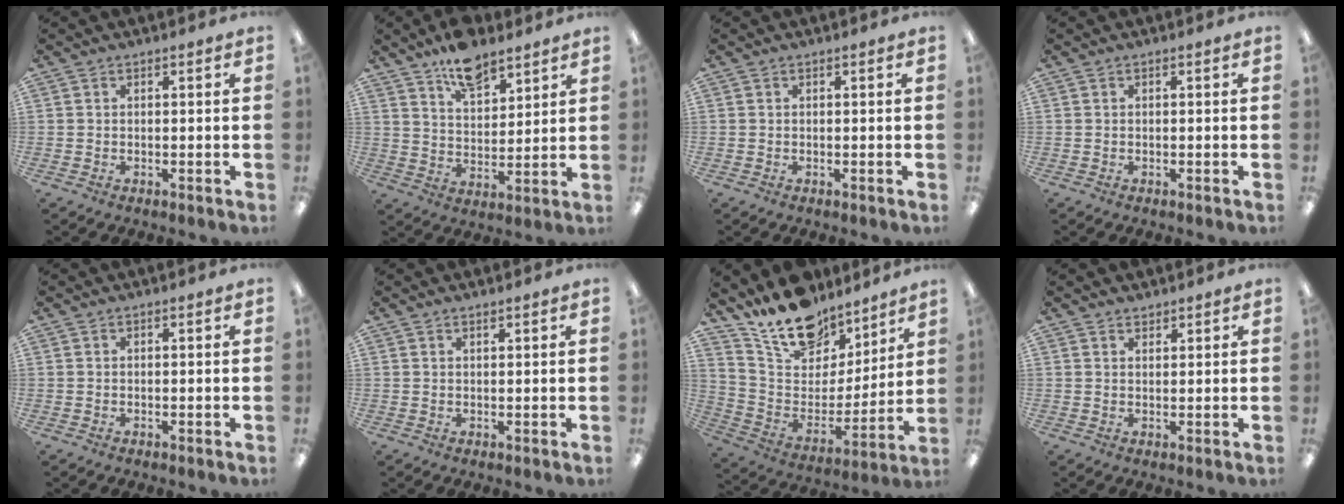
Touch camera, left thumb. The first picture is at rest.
{"total": 10.0, "force": [7.8, 4.5, 4.4], "torque": [-0.068, -0.040, 0.139]}
{"total": 0.0}
{"total": 0.0}
{"total": 0.0}
{"total": 0.9, "force": [0.9, 0.1, 0.3], "torque": [-0.006, 0.000, 0.016]}
{"total": 18.0, "force": [15.5, 7.9, 4.8], "torque": [-0.111, -0.116, 0.285]}
{"total": 1.5, "force": [1.4, 0.4, -0.1], "torque": [0.001, -0.002, 0.028]}